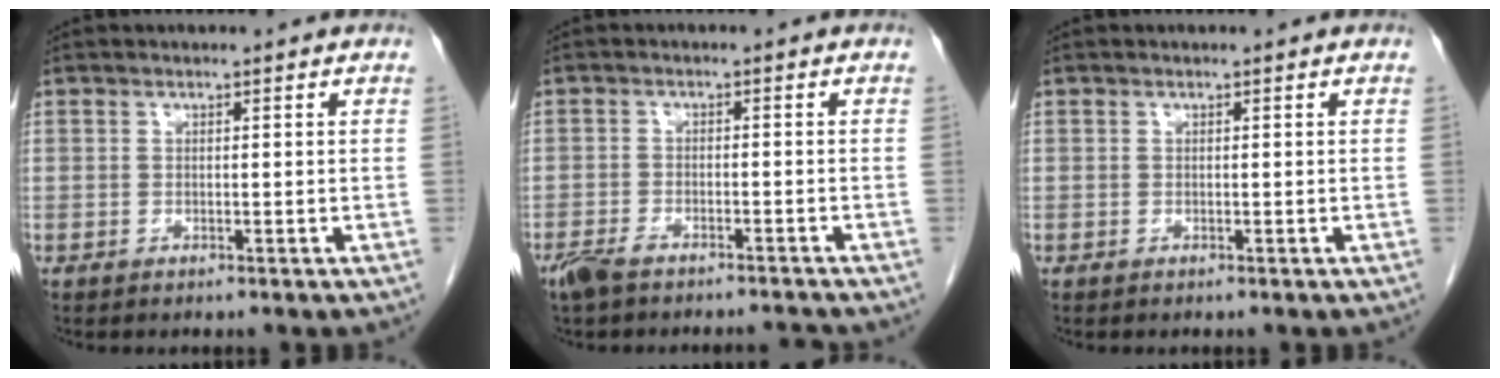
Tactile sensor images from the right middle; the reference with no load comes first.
{"total": 5.9, "force": [-5.2, 1.1, 2.5], "torque": [-0.047, -0.007, -0.090]}
{"total": 0.0}